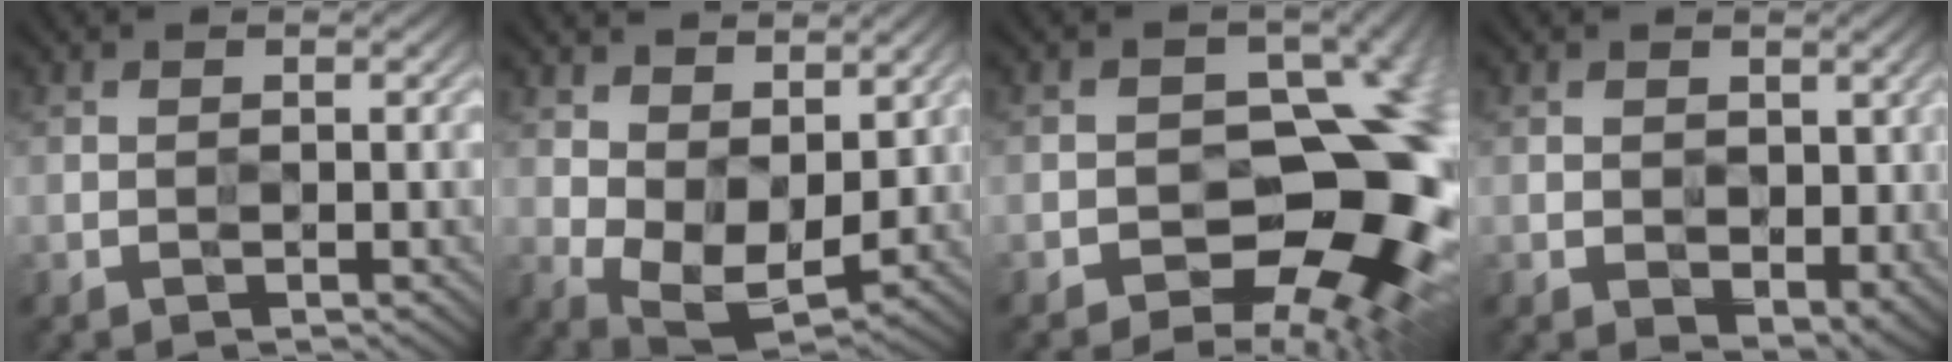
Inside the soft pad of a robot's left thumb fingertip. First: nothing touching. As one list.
[{"total": 7.5, "force": [2.6, 4.4, 5.5], "torque": [-0.122, -0.011, 0.052]}, {"total": 15.4, "force": [-5.1, 9.4, 11.1], "torque": [-0.100, 0.001, -0.070]}, {"total": 3.2, "force": [0.6, 2.4, 2.1], "torque": [-0.039, -0.016, 0.014]}]